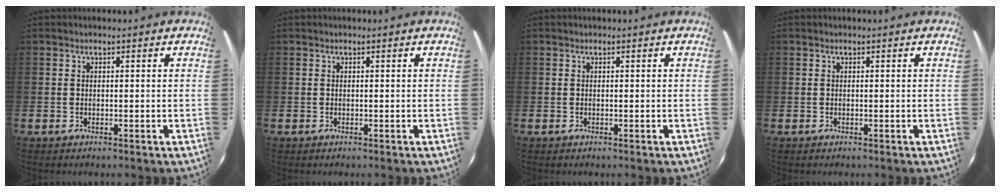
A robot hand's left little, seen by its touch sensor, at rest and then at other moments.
{"total": 0.0}
{"total": 0.0}
{"total": 0.0}